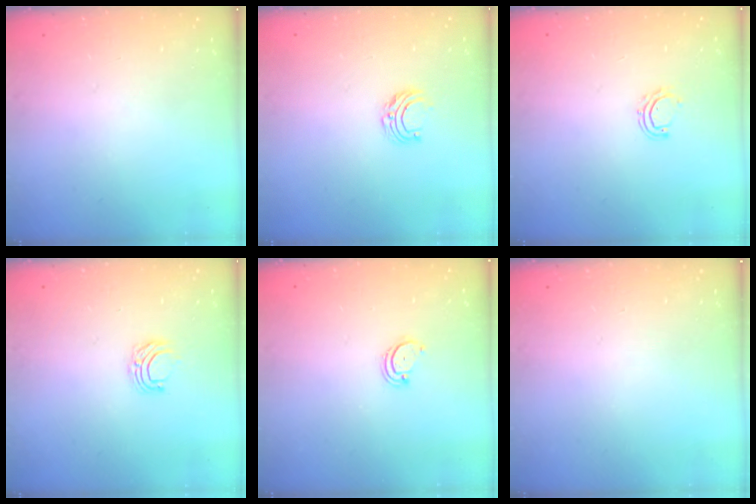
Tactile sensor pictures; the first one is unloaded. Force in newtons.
{"total": 5.0, "press": 5.0, "slide": 0.4}
{"total": 4.4, "press": 4.2, "slide": 1.0}
{"total": 5.2, "press": 5.2, "slide": 0.4}
{"total": 2.2, "press": 2.2, "slide": 0.3}
{"total": 0.0}